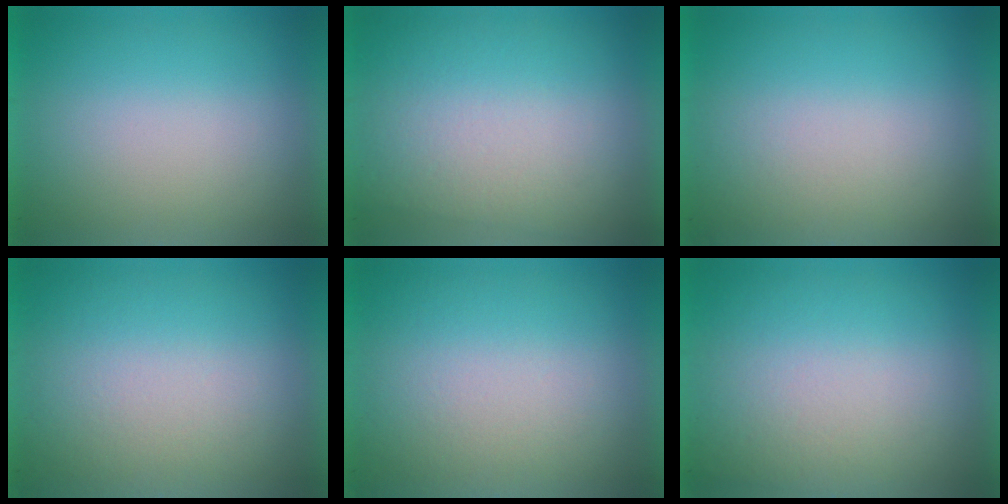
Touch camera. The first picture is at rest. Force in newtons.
{"total": 2.9}
{"total": 2.0}
{"total": 4.0}
{"total": 4.0}
{"total": 3.0}